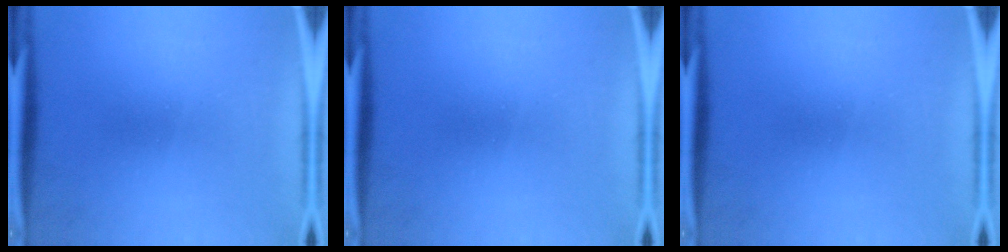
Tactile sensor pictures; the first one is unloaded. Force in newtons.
{"total": 0.0}
{"total": 0.0}